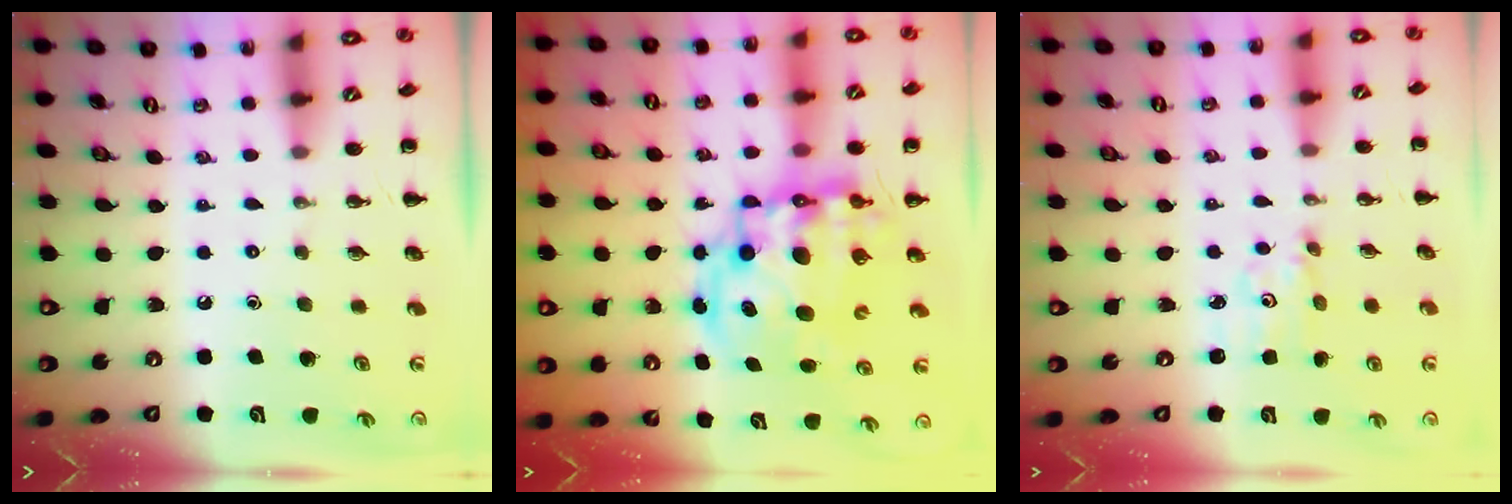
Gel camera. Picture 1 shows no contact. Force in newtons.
{"total": 16.2, "press": 15.7, "slide": 4.1}
{"total": 2.5, "press": 2.4, "slide": 0.4}